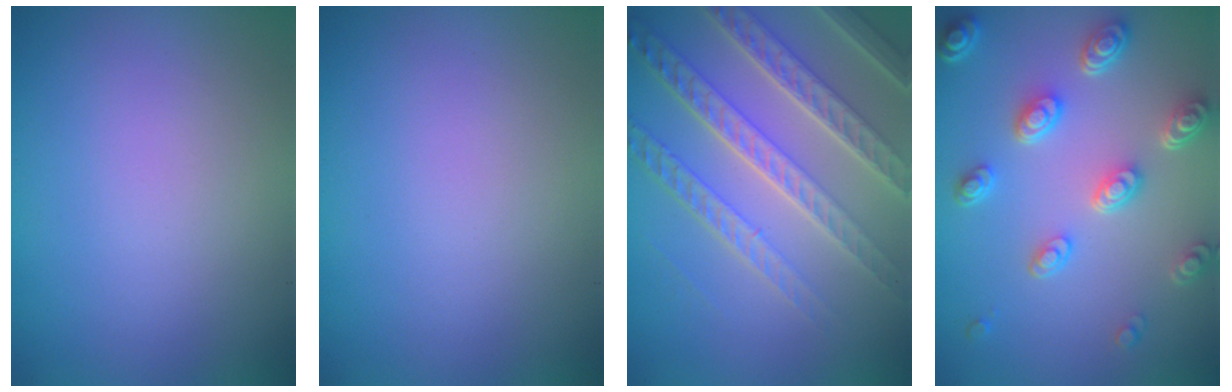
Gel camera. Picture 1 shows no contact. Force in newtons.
{"total": 0.0}
{"total": 7.8, "press": 5.4, "slide": 5.6}
{"total": 4.8, "press": 3.5, "slide": 3.2}